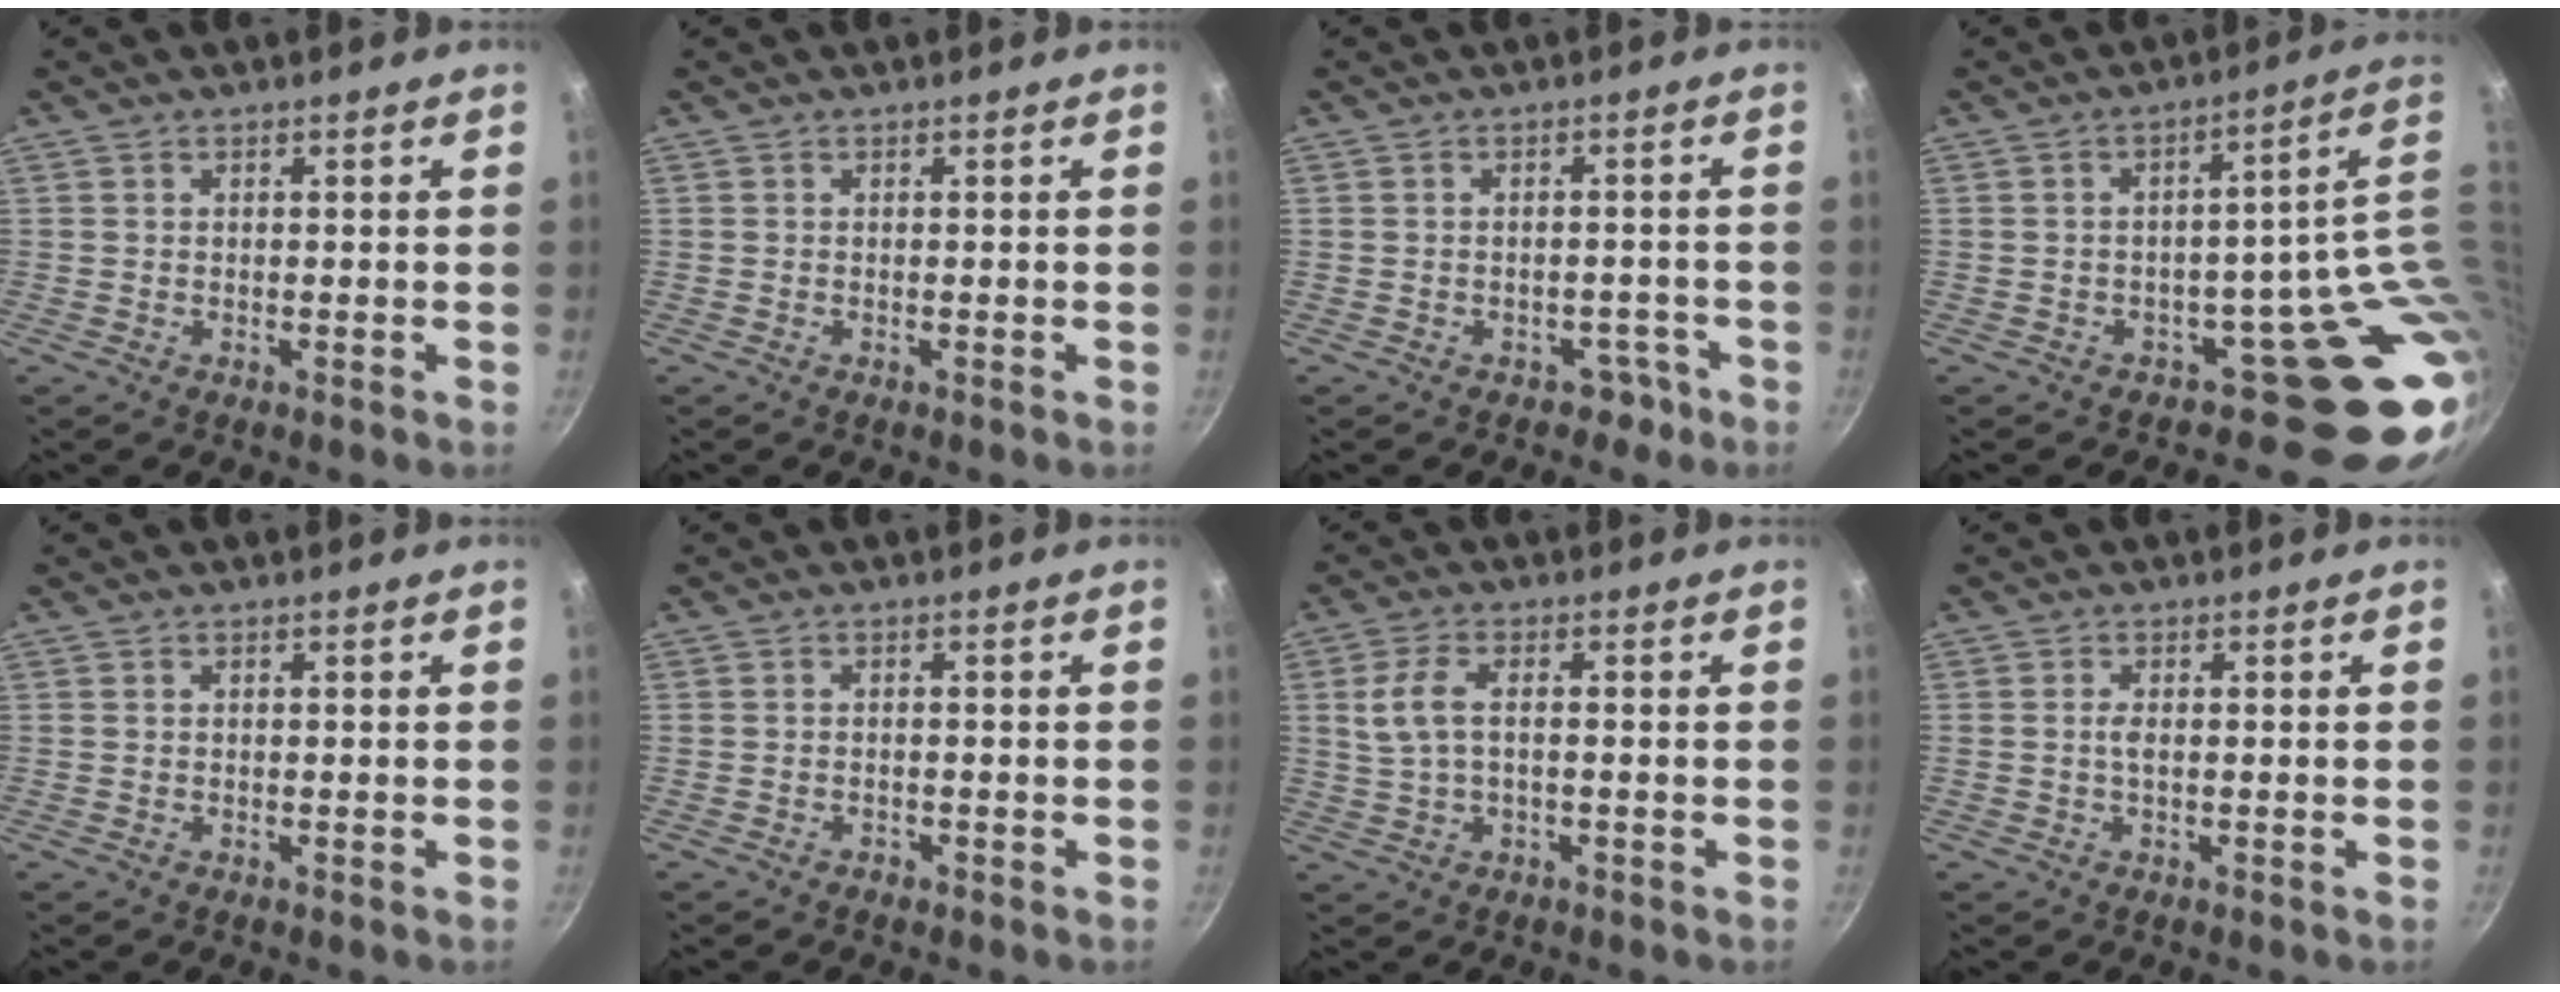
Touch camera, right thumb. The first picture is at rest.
{"total": 0.0}
{"total": 3.3, "force": [-2.0, 2.4, 0.8], "torque": [0.021, 0.036, -0.010]}
{"total": 10.3, "force": [2.6, 6.7, 7.4], "torque": [-0.030, -0.005, 0.040]}
{"total": 0.0}
{"total": 0.9, "force": [-0.7, 0.5, 0.3], "torque": [-0.009, 0.008, -0.011]}
{"total": 6.0, "force": [0.0, 2.8, 5.3], "torque": [-0.117, 0.013, -0.001]}
{"total": 1.5, "force": [0.0, 0.5, 1.4], "torque": [-0.029, 0.001, -0.002]}